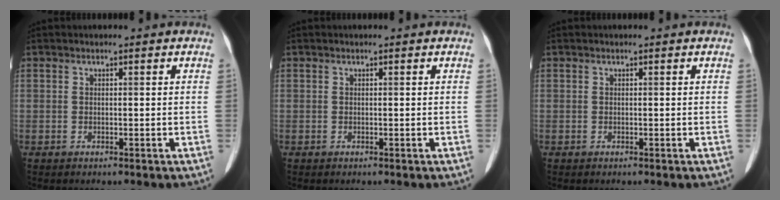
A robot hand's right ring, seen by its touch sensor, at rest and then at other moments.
{"total": 0.0}
{"total": 0.0}